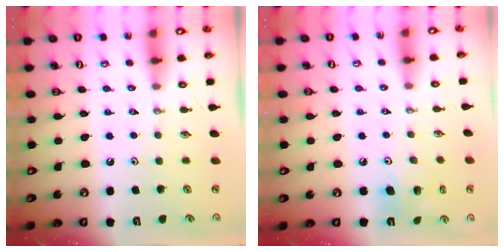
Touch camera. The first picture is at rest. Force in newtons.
{"total": 7.8, "press": 7.6, "slide": 1.9}